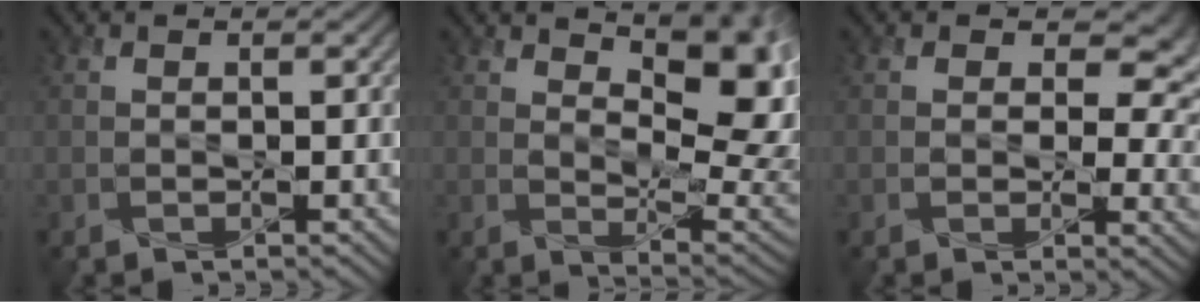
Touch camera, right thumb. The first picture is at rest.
{"total": 12.1, "force": [5.0, 5.8, 9.4], "torque": [-0.126, 0.003, 0.078]}
{"total": 6.3, "force": [1.7, 4.2, 4.3], "torque": [-0.056, -0.011, 0.014]}